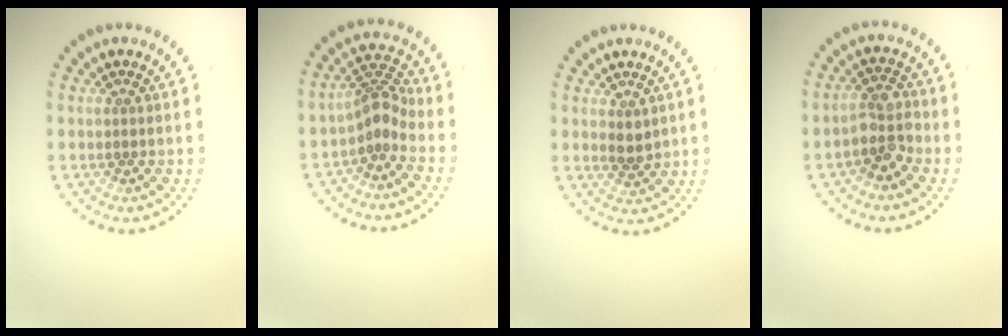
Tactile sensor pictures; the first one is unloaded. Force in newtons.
{"total": 2.7, "press": 1.9, "slide": 2.0}
{"total": 1.4, "press": 1.3, "slide": 0.4}
{"total": 3.0, "press": 2.7, "slide": 1.2}